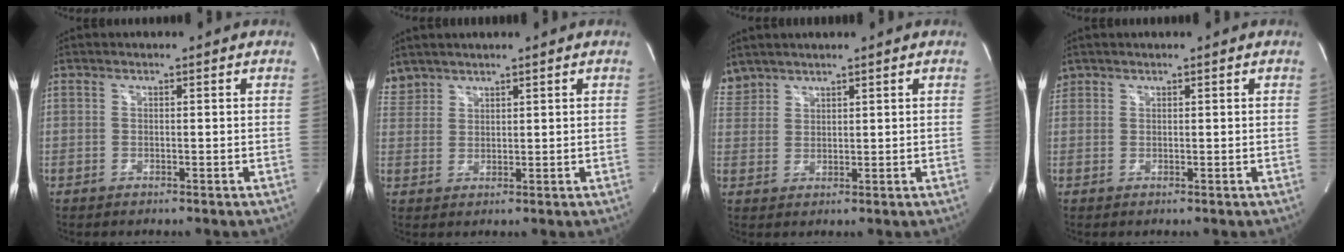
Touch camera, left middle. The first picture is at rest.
{"total": 3.4, "force": [3.1, 1.3, -0.2], "torque": [0.001, 0.015, 0.068]}
{"total": 3.9, "force": [3.6, 1.4, 0.0], "torque": [-0.007, 0.016, 0.083]}
{"total": 1.4, "force": [1.1, 0.9, 0.1], "torque": [-0.001, 0.016, 0.022]}